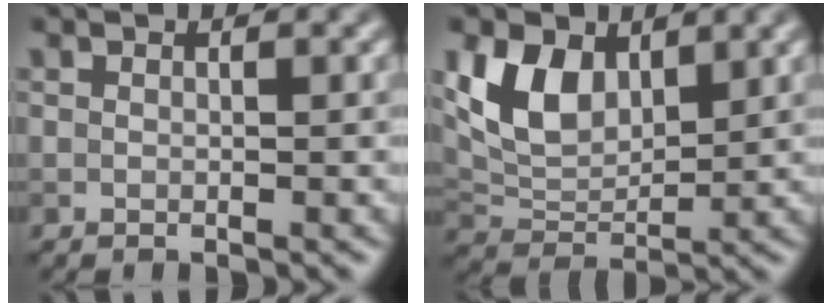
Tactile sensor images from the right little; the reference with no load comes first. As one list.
[{"total": 5.8, "force": [2.6, 3.6, 3.7], "torque": [-0.077, -0.007, 0.051]}]